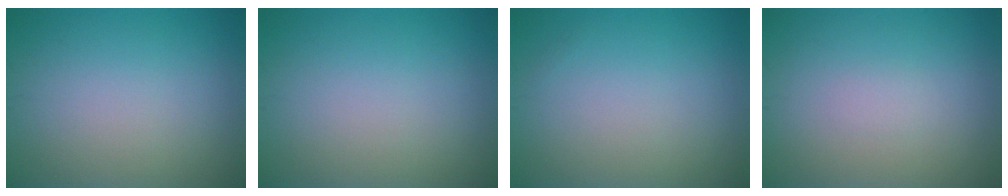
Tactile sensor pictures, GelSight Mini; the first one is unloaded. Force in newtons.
{"total": 0.0}
{"total": 0.0}
{"total": 0.6, "press": 0.6, "slide": 0.0}